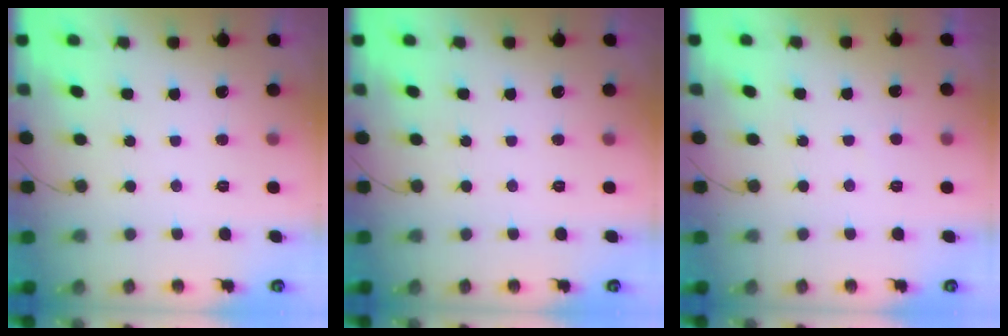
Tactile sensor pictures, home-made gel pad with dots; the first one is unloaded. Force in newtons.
{"total": 0.0}
{"total": 1.3, "press": 1.2, "slide": 0.5}